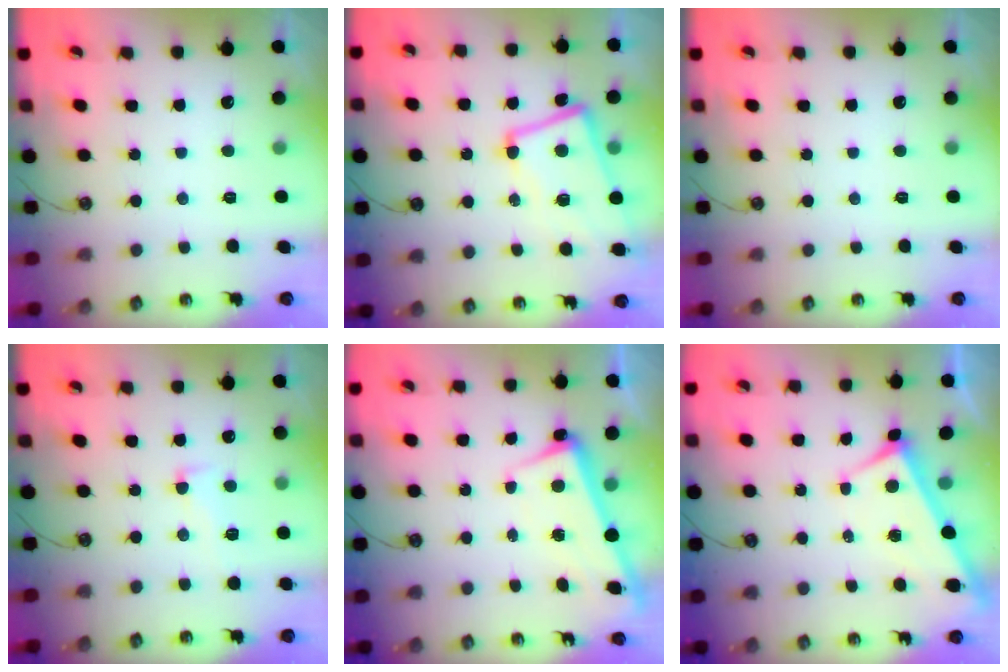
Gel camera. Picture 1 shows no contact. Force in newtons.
{"total": 4.7, "press": 4.4, "slide": 1.7}
{"total": 0.0}
{"total": 1.5, "press": 0.3, "slide": 1.5}
{"total": 2.2, "press": 2.1, "slide": 0.8}
{"total": 3.9, "press": 3.9, "slide": 0.4}